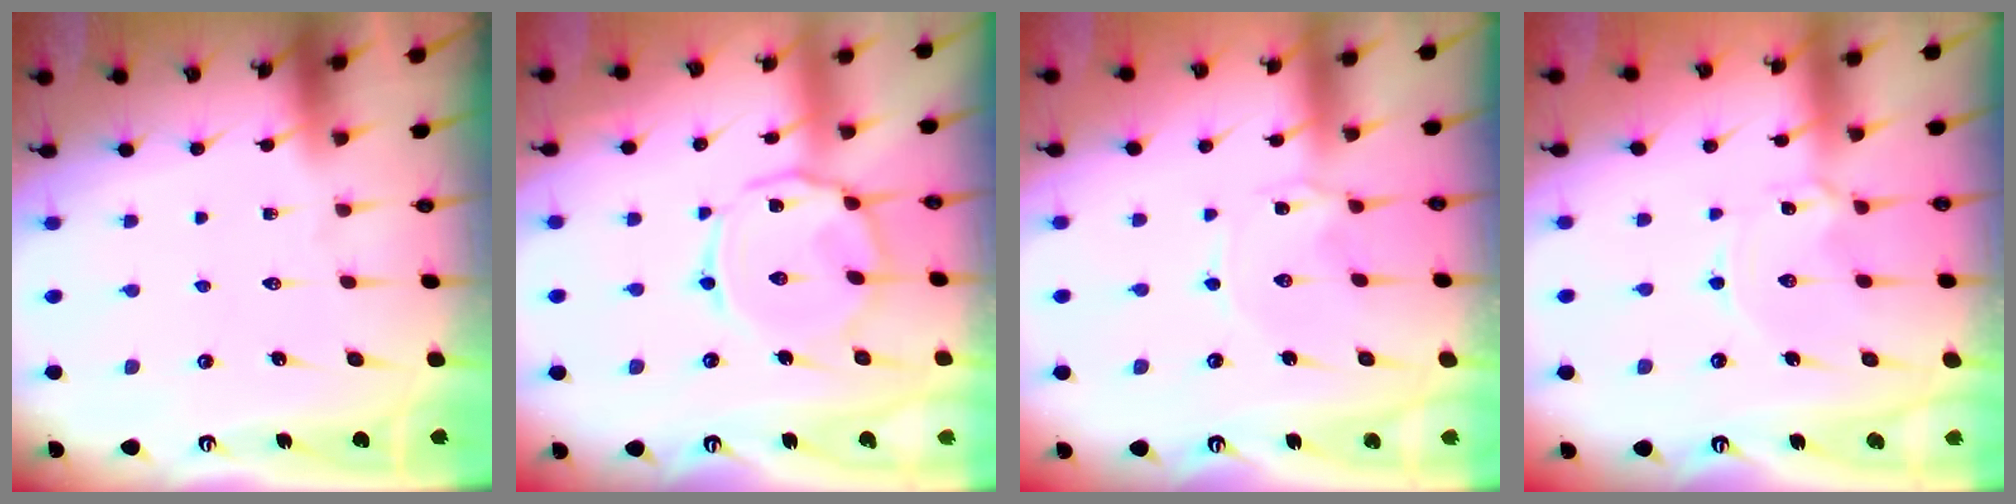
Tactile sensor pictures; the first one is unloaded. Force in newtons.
{"total": 9.8, "press": 9.8, "slide": 0.9}
{"total": 2.0, "press": 2.0, "slide": 0.2}
{"total": 1.7, "press": 1.7, "slide": 0.2}